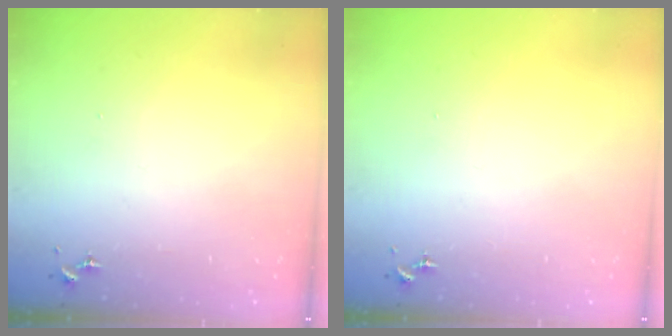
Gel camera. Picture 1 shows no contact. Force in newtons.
{"total": 0.0}